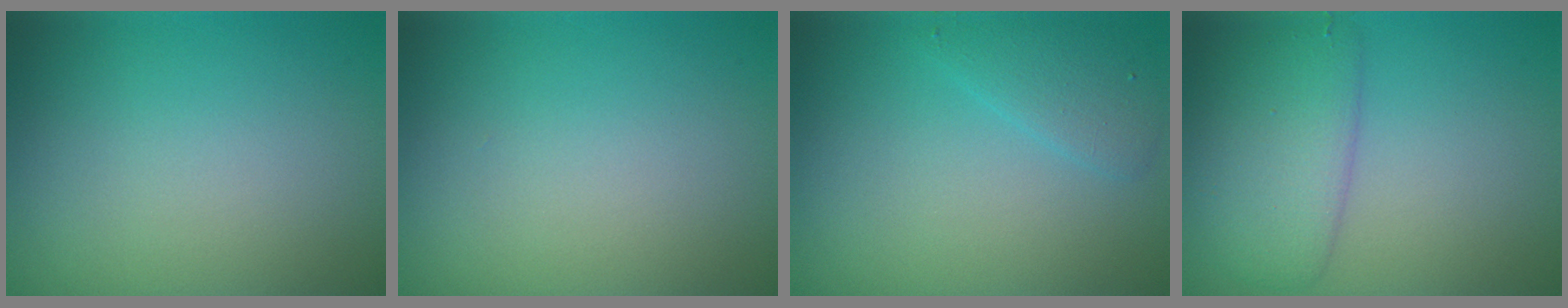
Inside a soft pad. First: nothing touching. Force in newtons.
{"total": 0.0}
{"total": 2.0, "press": 2.0, "slide": 0.1}
{"total": 4.2, "press": 4.2, "slide": 0.1}